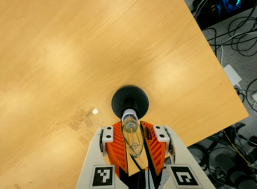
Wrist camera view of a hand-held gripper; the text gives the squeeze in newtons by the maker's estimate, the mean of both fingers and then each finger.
{"total": 20.7, "left": 22.7, "right": 18.7}